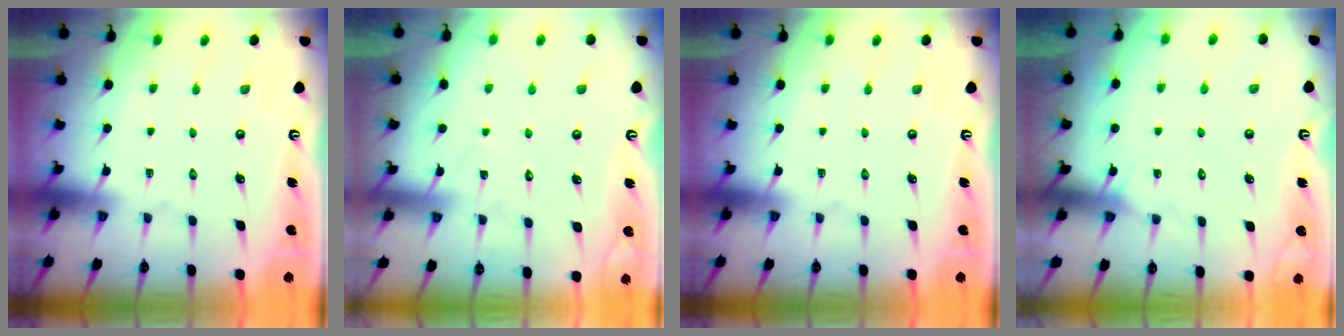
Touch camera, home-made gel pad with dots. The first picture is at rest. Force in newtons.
{"total": 6.5, "press": 6.4, "slide": 0.6}
{"total": 0.0}
{"total": 5.3, "press": 5.2, "slide": 0.5}